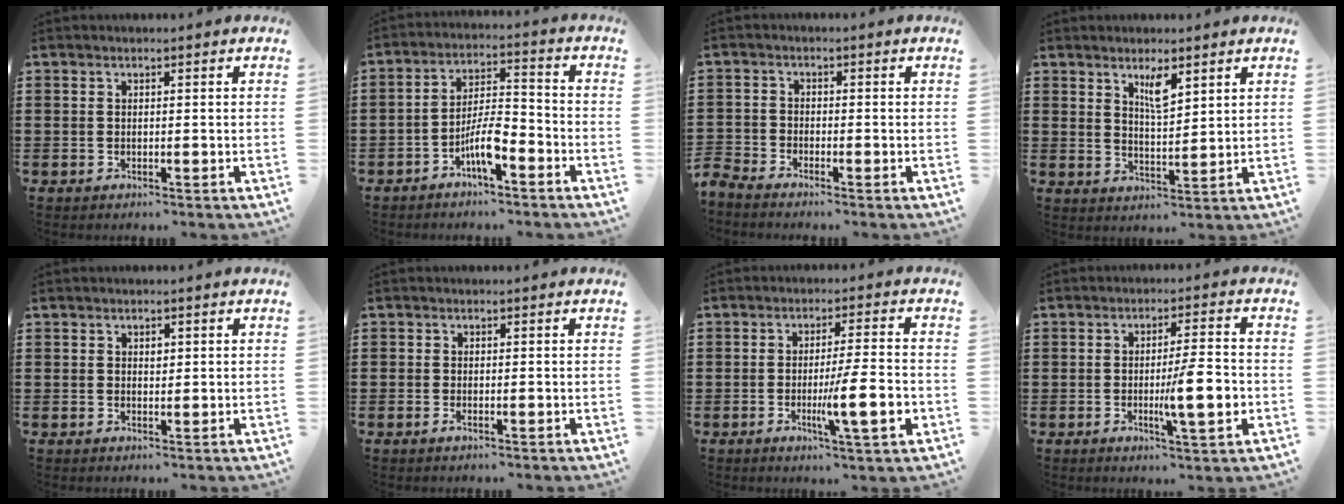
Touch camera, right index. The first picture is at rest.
{"total": 6.9, "force": [-3.7, 2.1, 5.4], "torque": [-0.110, 0.003, -0.071]}
{"total": 2.3, "force": [-2.3, 0.0, -0.1], "torque": [-0.012, -0.005, -0.052]}
{"total": 4.2, "force": [2.6, 1.2, 3.0], "torque": [-0.058, 0.001, 0.043]}
{"total": 1.1, "force": [0.5, 0.7, 0.6], "torque": [-0.006, 0.000, 0.007]}
{"total": 0.7, "force": [-0.4, 0.2, 0.5], "torque": [-0.019, -0.009, -0.007]}
{"total": 10.5, "force": [-2.6, 1.3, 10.1], "torque": [-0.161, -0.012, -0.043]}
{"total": 8.9, "force": [-1.5, 1.5, 8.6], "torque": [-0.125, -0.008, -0.026]}